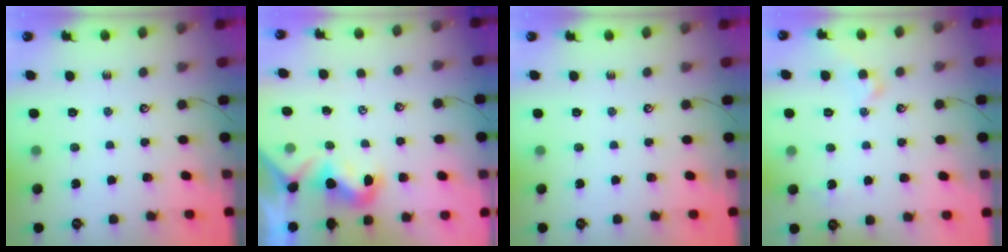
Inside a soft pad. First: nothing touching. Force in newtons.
{"total": 1.0, "press": 0.8, "slide": 0.5}
{"total": 0.0}
{"total": 1.1, "press": 1.1, "slide": 0.4}